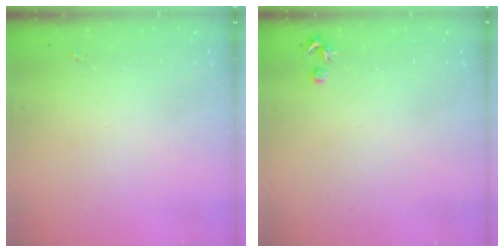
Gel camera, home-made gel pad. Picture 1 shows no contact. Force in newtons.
{"total": 3.5, "press": 3.5, "slide": 0.3}